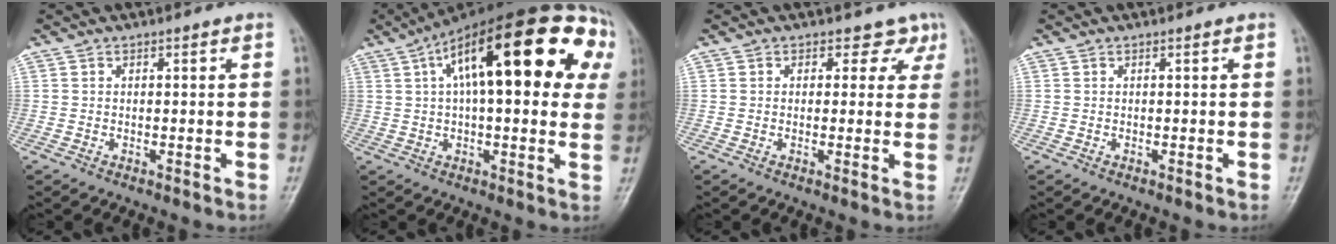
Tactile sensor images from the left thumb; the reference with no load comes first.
{"total": 28.2, "force": [8.5, 10.8, 24.6], "torque": [-0.344, 0.051, 0.114]}
{"total": 3.5, "force": [2.0, 2.8, 0.5], "torque": [0.027, -0.007, 0.013]}
{"total": 0.0}